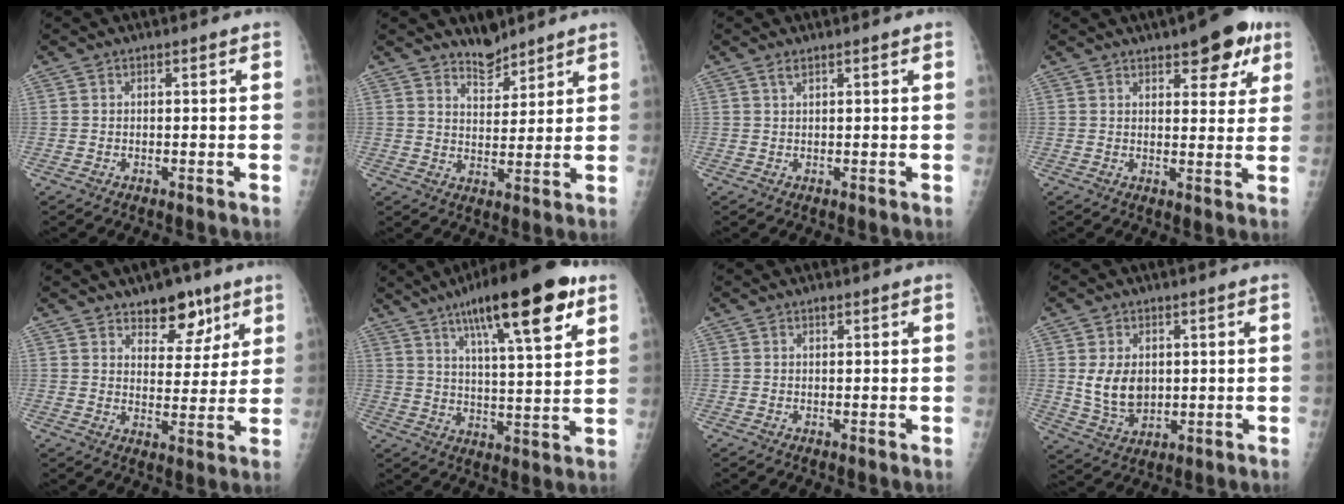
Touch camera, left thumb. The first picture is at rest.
{"total": 5.0, "force": [4.4, 1.9, 1.1], "torque": [0.001, -0.039, 0.079]}
{"total": 0.9, "force": [0.6, 0.1, 0.7], "torque": [-0.013, 0.003, 0.014]}
{"total": 9.0, "force": [5.1, 3.7, 6.4], "torque": [-0.051, -0.019, 0.062]}
{"total": 8.8, "force": [5.8, 4.9, 4.5], "torque": [-0.024, -0.033, 0.085]}
{"total": 19.1, "force": [10.4, 4.3, 15.5], "torque": [-0.218, -0.030, 0.159]}
{"total": 0.8, "force": [0.5, 0.4, 0.5], "torque": [-0.005, -0.002, 0.006]}
{"total": 7.8, "force": [0.9, 5.6, 5.3], "torque": [-0.072, -0.013, 0.031]}